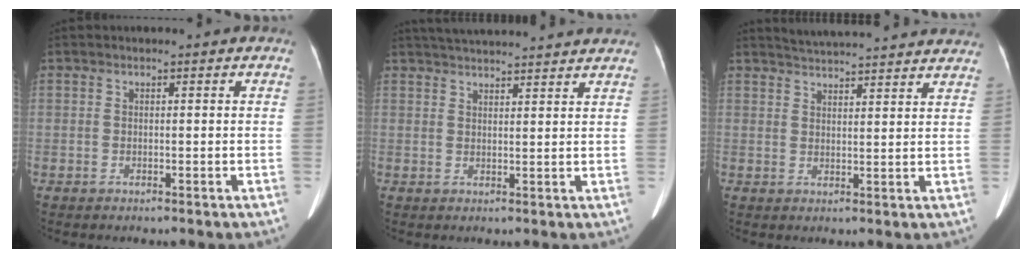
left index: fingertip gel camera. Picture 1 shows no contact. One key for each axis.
{"total": 14.6, "fx": 13.6, "fy": 0.8, "fz": 5.2, "tx": -0.090, "ty": 0.037, "tz": 0.185}
{"total": 16.5, "fx": 15.6, "fy": 1.2, "fz": 5.2, "tx": -0.082, "ty": 0.017, "tz": 0.201}